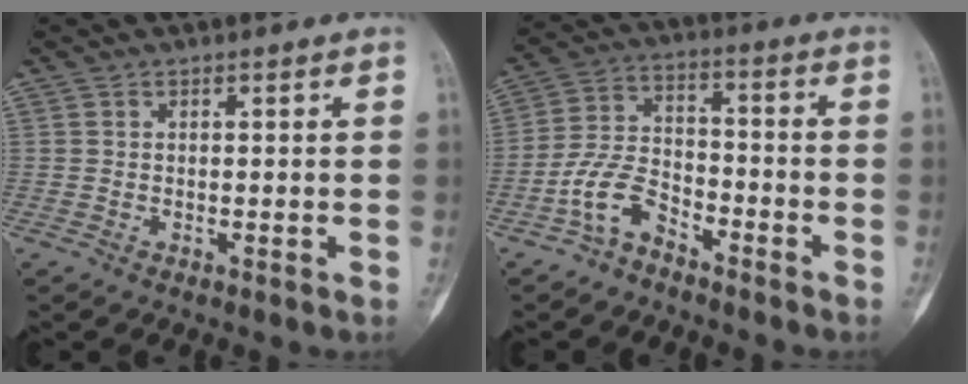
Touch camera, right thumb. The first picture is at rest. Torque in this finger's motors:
{"motor_torque": [1.66, 0.03, 0.88, -0.94, 0.11]}